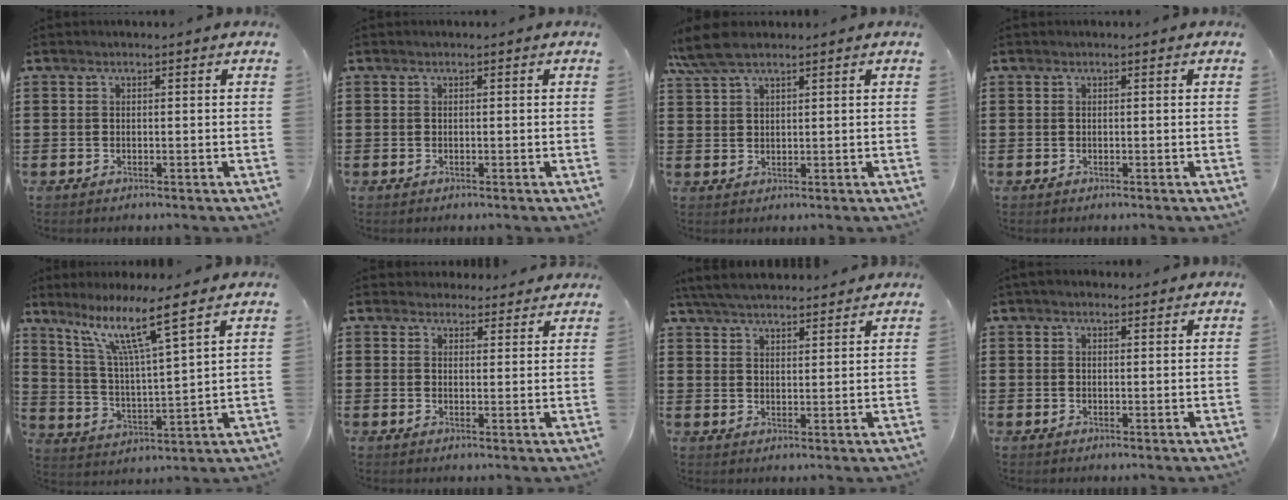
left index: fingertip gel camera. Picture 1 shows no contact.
{"total": 0.0}
{"total": 5.5, "force": [4.0, 1.4, 3.6], "torque": [-0.085, 0.001, 0.071]}
{"total": 0.0}
{"total": 9.5, "force": [6.9, 0.2, 6.6], "torque": [-0.149, -0.034, 0.115]}
{"total": 2.9, "force": [2.7, 1.1, 0.2], "torque": [-0.005, -0.006, 0.051]}
{"total": 5.0, "force": [4.8, 0.6, 1.4], "torque": [-0.043, -0.013, 0.088]}
{"total": 1.4, "force": [1.2, 0.5, 0.6], "torque": [-0.013, 0.004, 0.023]}